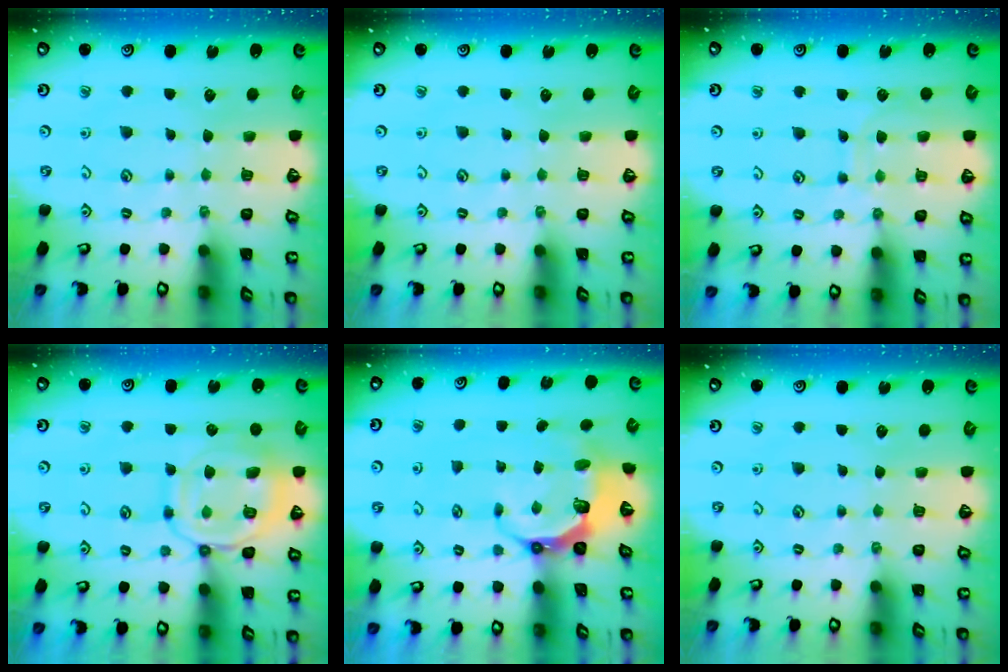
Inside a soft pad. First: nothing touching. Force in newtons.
{"total": 0.0}
{"total": 8.4, "press": 8.4, "slide": 0.7}
{"total": 12.7, "press": 12.7, "slide": 1.0}
{"total": 6.8, "press": 5.6, "slide": 3.9}
{"total": 0.0}